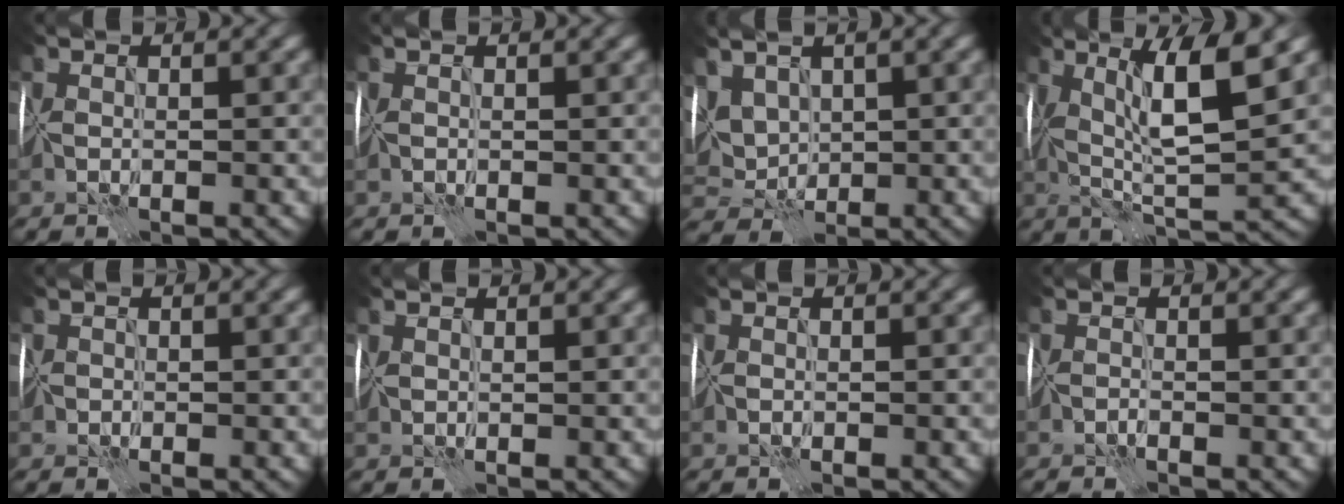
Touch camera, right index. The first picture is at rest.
{"total": 0.9, "force": [0.5, 0.3, 0.7], "torque": [-0.006, 0.004, 0.008]}
{"total": 4.0, "force": [1.9, 2.9, 2.0], "torque": [-0.055, 0.004, 0.042]}
{"total": 8.1, "force": [2.6, 1.6, 7.5], "torque": [-0.133, -0.001, 0.045]}
{"total": 0.8, "force": [-0.2, 0.8, -0.3], "torque": [0.003, 0.001, -0.007]}
{"total": 1.0, "force": [0.9, 0.2, 0.4], "torque": [-0.006, 0.003, 0.015]}
{"total": 0.0}
{"total": 0.8, "force": [-0.7, -0.2, -0.3], "torque": [0.000, -0.002, -0.013]}